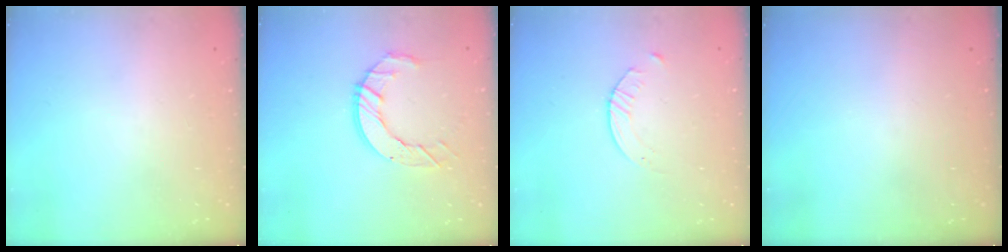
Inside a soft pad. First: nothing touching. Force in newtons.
{"total": 9.1, "press": 9.1, "slide": 0.9}
{"total": 2.8, "press": 2.7, "slide": 0.3}
{"total": 0.0}